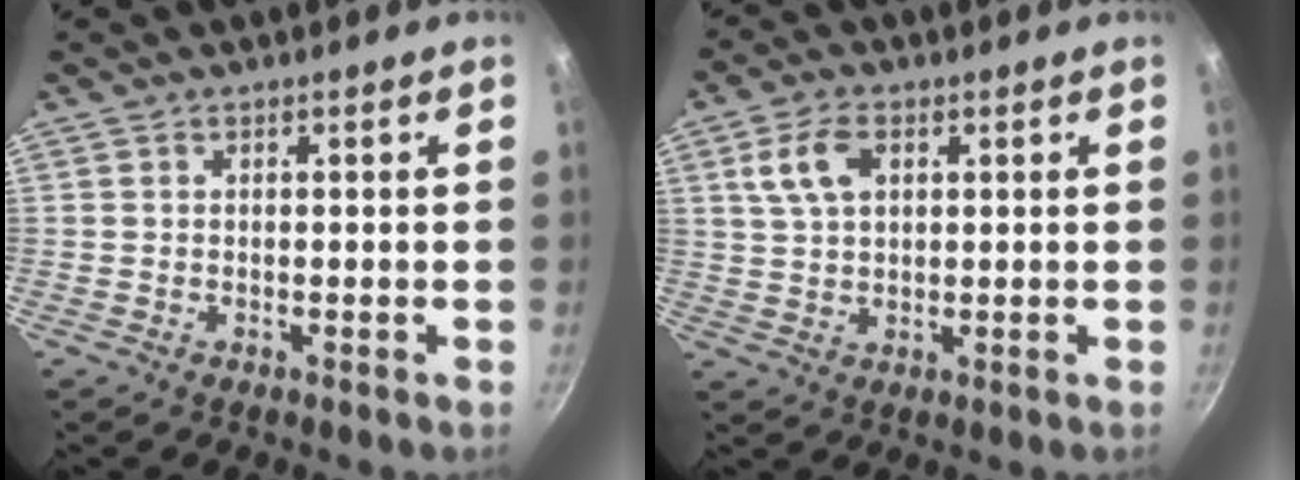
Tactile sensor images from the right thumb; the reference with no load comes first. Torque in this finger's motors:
{"motor_torque": [-0.46, 0.77, 0.58, 1.03, 0.11]}